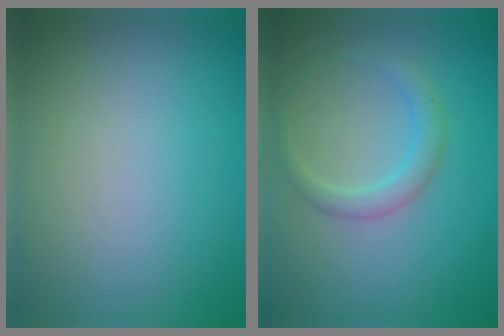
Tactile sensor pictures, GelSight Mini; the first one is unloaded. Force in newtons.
{"total": 2.0, "press": 2.0, "slide": 0.2}